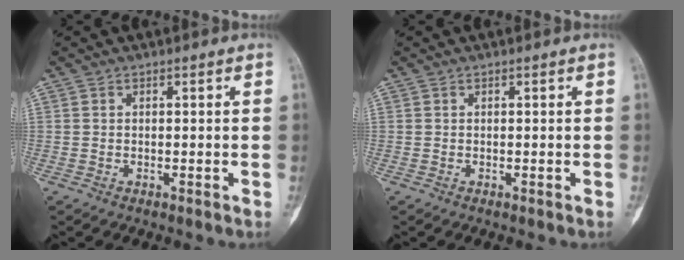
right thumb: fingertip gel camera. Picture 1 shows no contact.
{"total": 0.0}